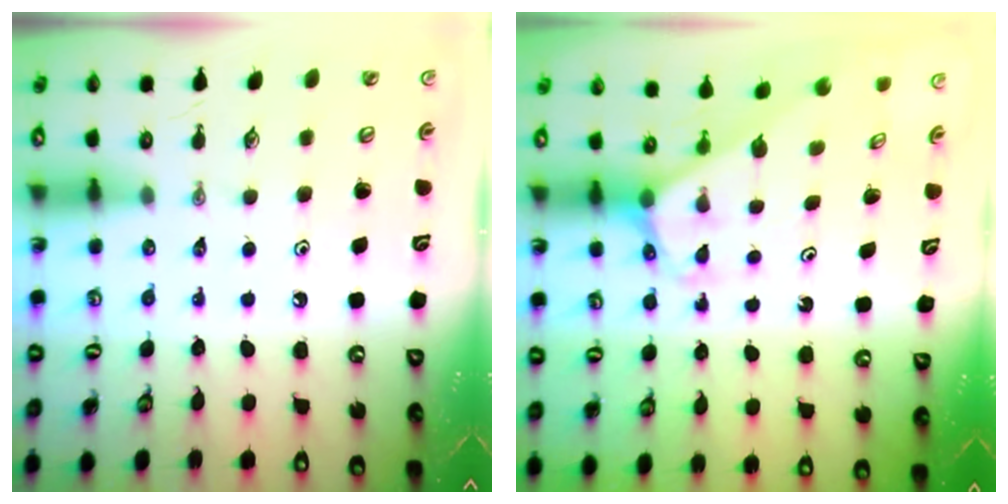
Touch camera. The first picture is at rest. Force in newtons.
{"total": 2.4, "press": 2.4, "slide": 0.2}